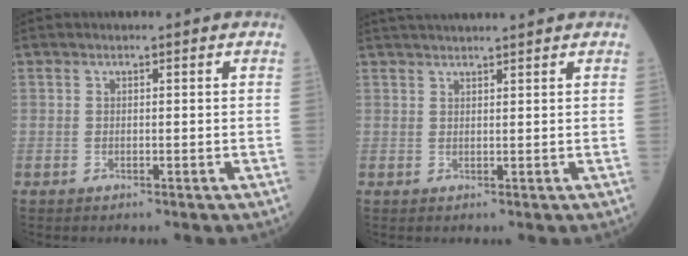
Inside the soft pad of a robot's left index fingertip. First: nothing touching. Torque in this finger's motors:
{"motor_torque": [-0.04, -0.48, 0.13, 0.07]}